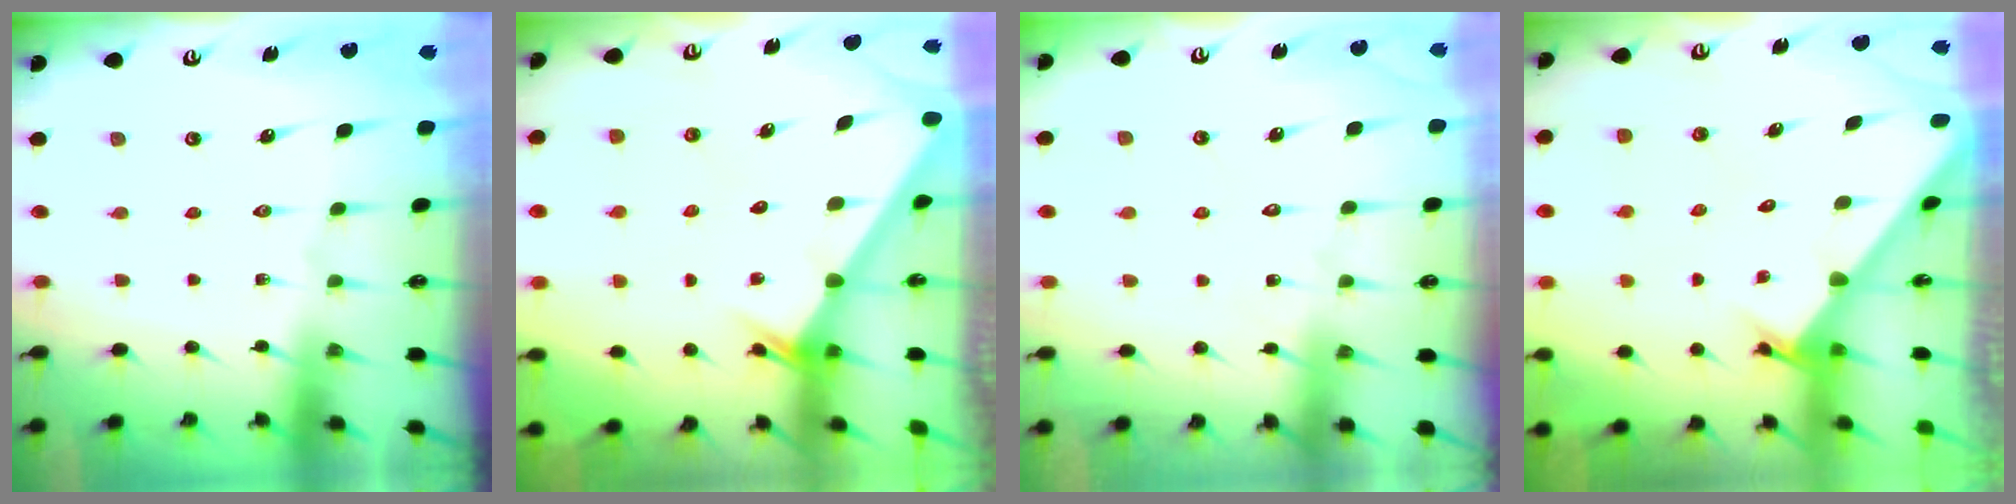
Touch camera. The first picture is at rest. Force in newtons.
{"total": 2.6, "press": 2.6, "slide": 0.0}
{"total": 6.1, "press": 6.1, "slide": 0.6}
{"total": 2.4, "press": 2.4, "slide": 0.1}